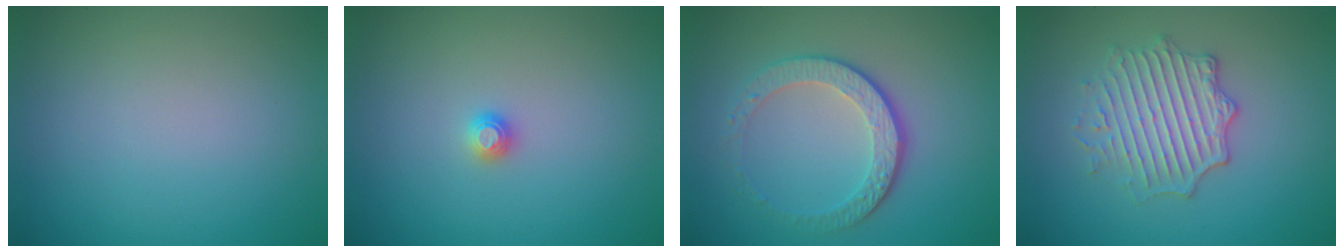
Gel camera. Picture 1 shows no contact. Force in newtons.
{"total": 1.0, "press": 1.0, "slide": 0.1}
{"total": 4.2, "press": 3.1, "slide": 2.8}
{"total": 4.1, "press": 3.6, "slide": 1.8}